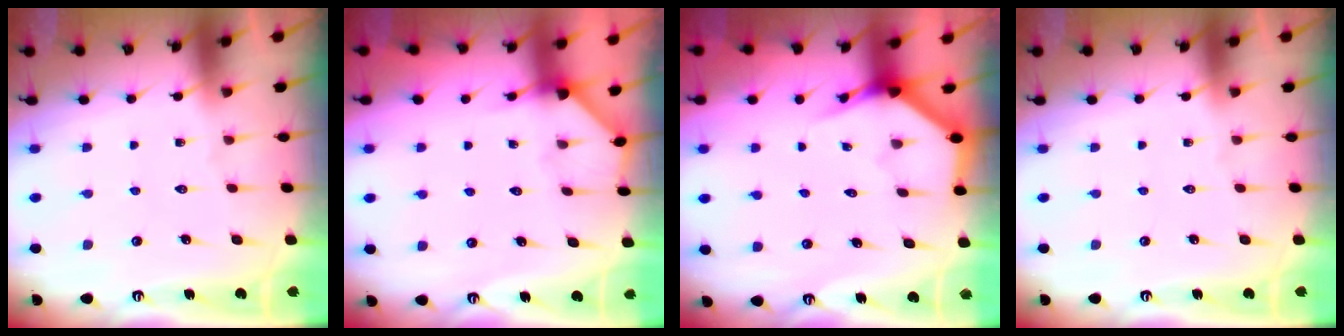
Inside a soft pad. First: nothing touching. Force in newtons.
{"total": 2.9, "press": 2.9, "slide": 0.2}
{"total": 3.9, "press": 3.9, "slide": 0.3}
{"total": 0.0}